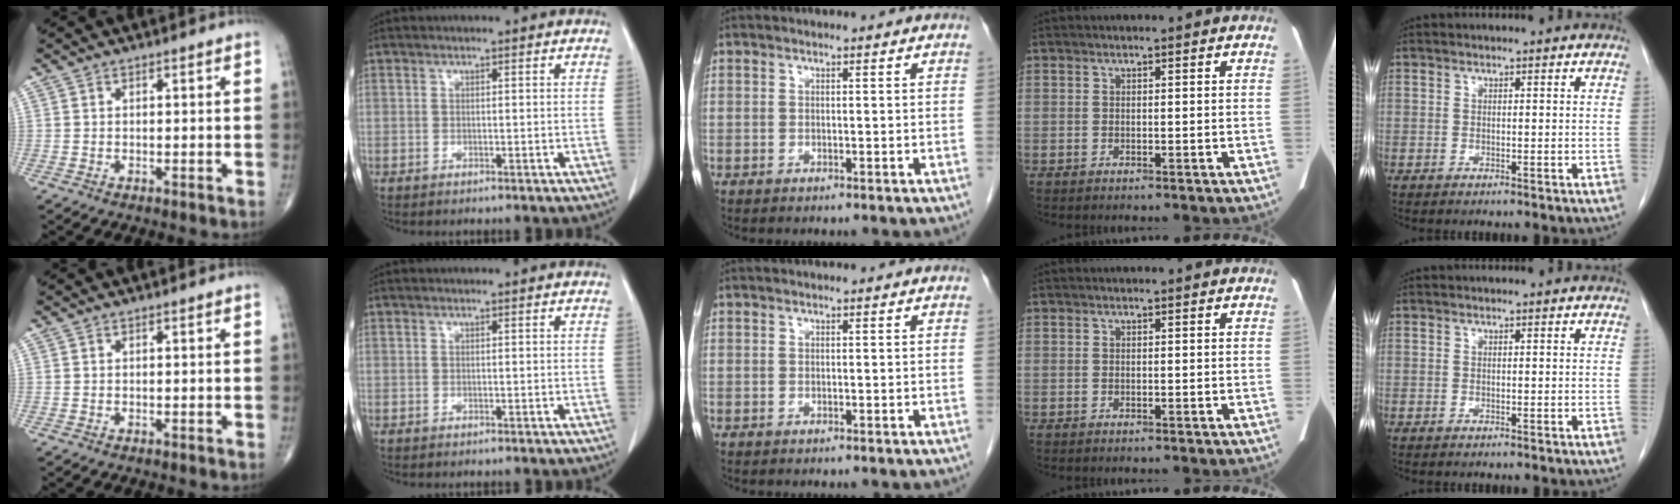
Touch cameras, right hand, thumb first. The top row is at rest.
{}